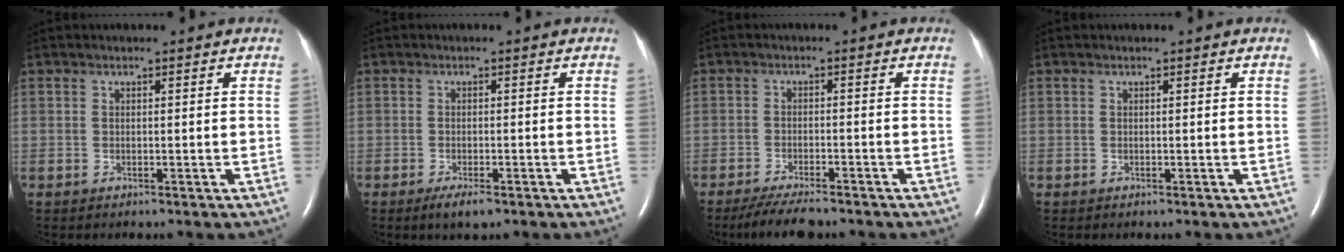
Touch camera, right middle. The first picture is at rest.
{"total": 2.8, "force": [-1.8, 0.6, 2.0], "torque": [-0.041, -0.005, -0.030]}
{"total": 6.7, "force": [-5.8, 1.0, 3.3], "torque": [-0.057, -0.016, -0.096]}
{"total": 0.0}